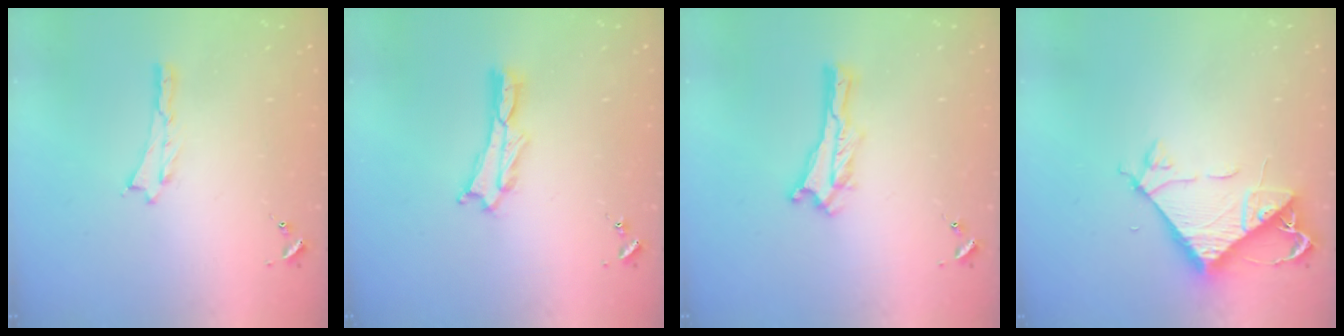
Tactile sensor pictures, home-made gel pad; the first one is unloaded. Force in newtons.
{"total": 1.1, "press": 1.1, "slide": 0.2}
{"total": 0.0}
{"total": 7.1, "press": 7.1, "slide": 0.6}